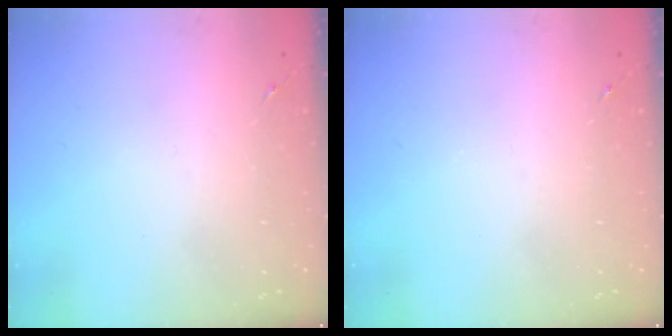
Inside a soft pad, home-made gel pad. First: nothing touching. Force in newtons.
{"total": 0.0}